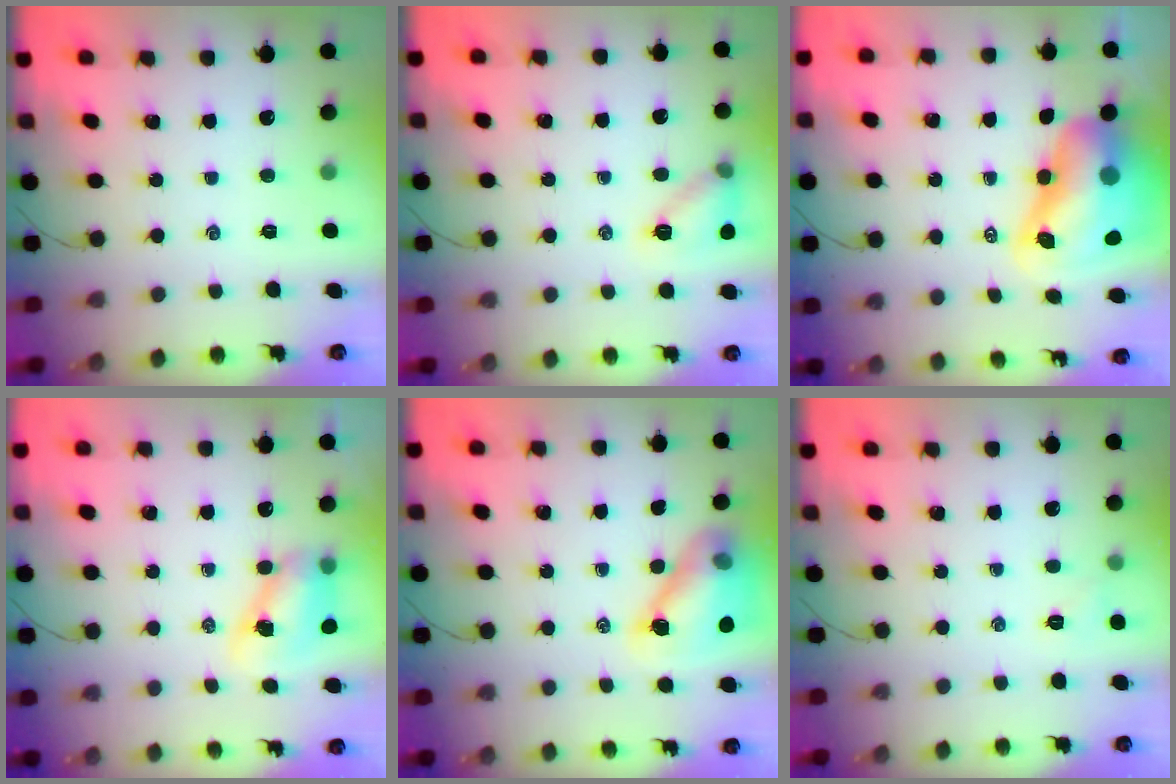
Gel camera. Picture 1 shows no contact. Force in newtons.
{"total": 10.3, "press": 10.2, "slide": 1.1}
{"total": 14.7, "press": 14.2, "slide": 3.9}
{"total": 8.6, "press": 8.4, "slide": 1.5}
{"total": 13.0, "press": 12.4, "slide": 3.8}
{"total": 4.8, "press": 4.6, "slide": 1.0}